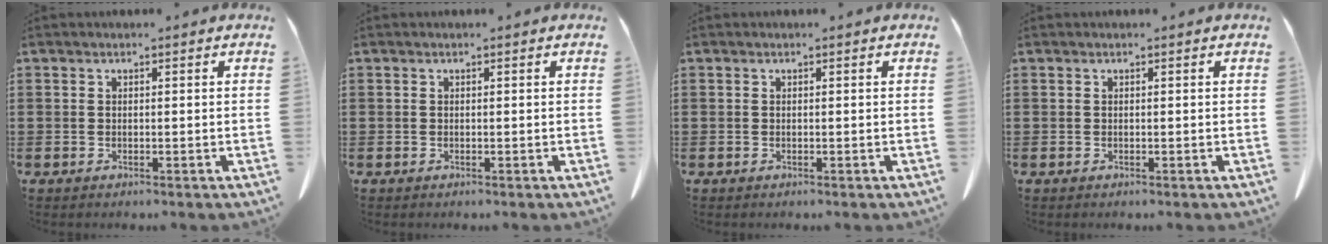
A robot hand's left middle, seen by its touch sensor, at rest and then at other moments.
{"total": 0.0}
{"total": 0.0}
{"total": 0.0}